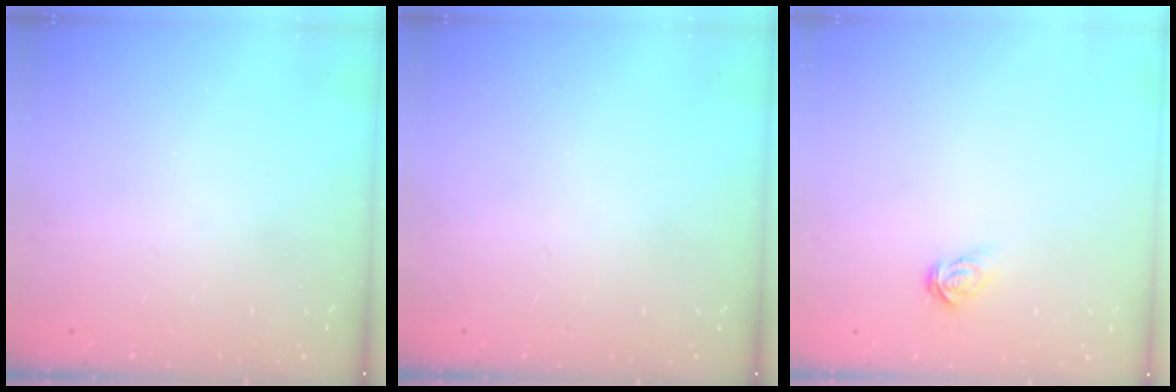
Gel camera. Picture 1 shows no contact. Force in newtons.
{"total": 0.0}
{"total": 3.7, "press": 3.7, "slide": 0.1}